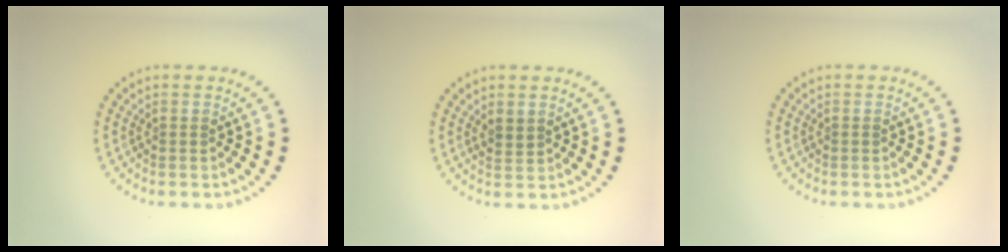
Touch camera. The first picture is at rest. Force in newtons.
{"total": 1.3, "press": 1.1, "slide": 0.7}
{"total": 0.0}